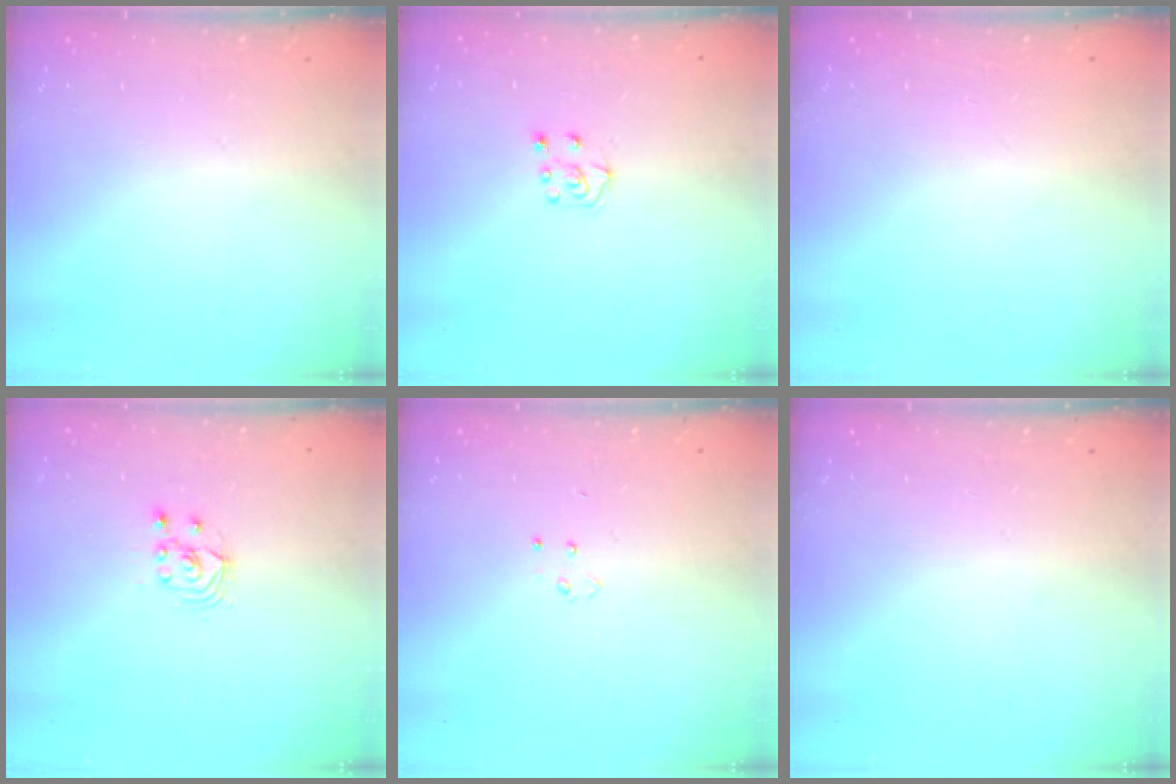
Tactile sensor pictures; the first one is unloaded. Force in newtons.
{"total": 4.9, "press": 4.9, "slide": 0.6}
{"total": 0.0}
{"total": 2.7, "press": 2.7, "slide": 0.2}
{"total": 3.0, "press": 3.0, "slide": 0.4}
{"total": 0.0}